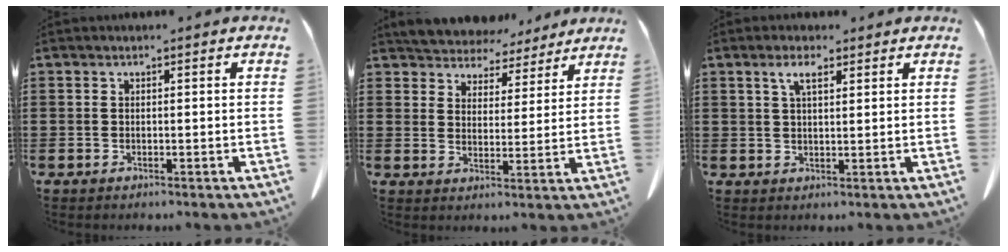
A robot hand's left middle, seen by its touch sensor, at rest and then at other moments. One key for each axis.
{"total": 5.5, "fx": 5.3, "fy": 1.2, "fz": -0.1, "tx": -0.028, "ty": -0.032, "tz": 0.095}
{"total": 3.8, "fx": 2.3, "fy": 1.1, "fz": 2.8, "tx": -0.062, "ty": 0.007, "tz": 0.039}